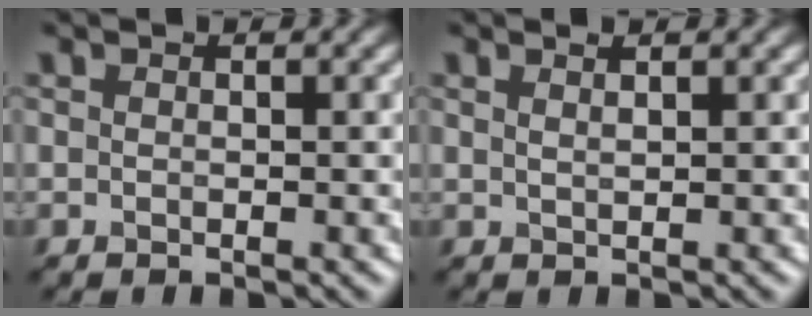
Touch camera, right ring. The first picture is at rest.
{"total": 1.3, "force": [0.9, 0.4, 0.8], "torque": [-0.005, 0.001, 0.009]}